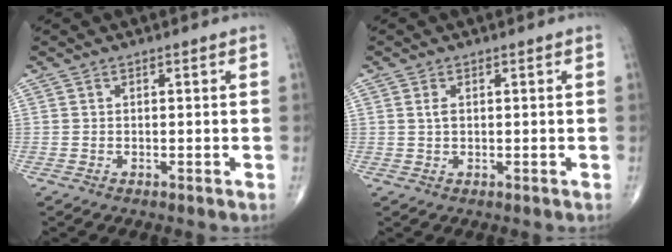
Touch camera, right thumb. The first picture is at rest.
{"total": 1.5, "force": [0.4, 0.8, 1.2], "torque": [-0.023, 0.001, 0.009]}